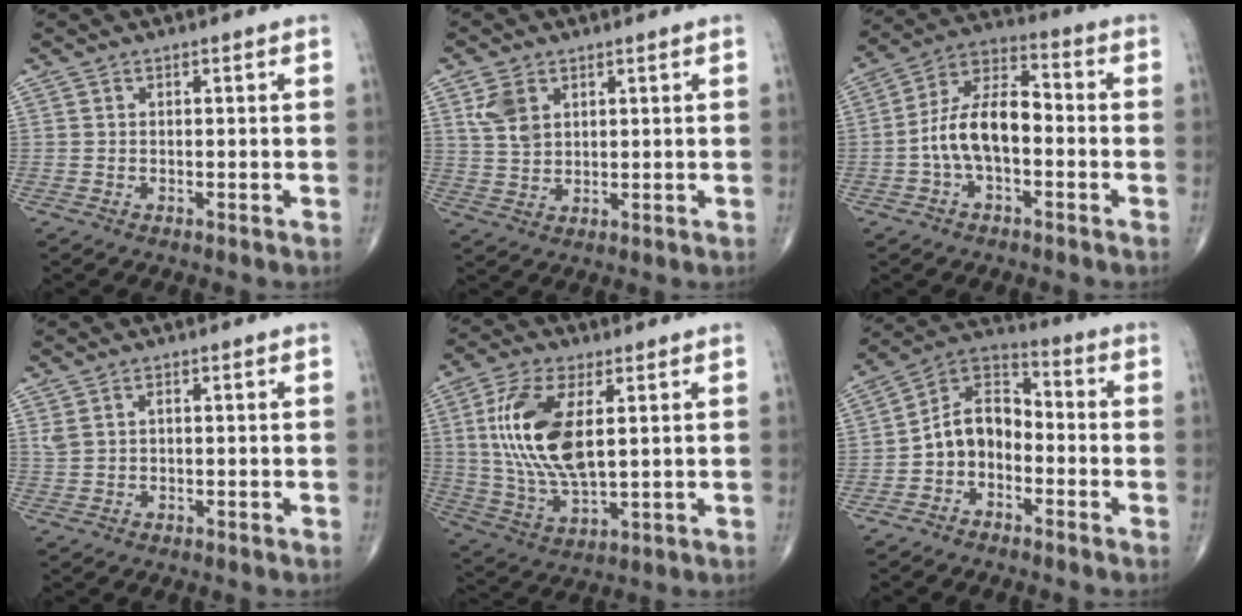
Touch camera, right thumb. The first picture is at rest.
{"total": 5.5, "force": [2.4, 3.6, 3.4], "torque": [-0.059, -0.005, 0.054]}
{"total": 11.8, "force": [-2.1, 6.2, 9.8], "torque": [-0.175, 0.044, -0.047]}
{"total": 2.2, "force": [0.6, 1.2, 1.6], "torque": [-0.041, 0.006, 0.018]}
{"total": 16.1, "force": [3.3, 7.2, 14.0], "torque": [-0.288, -0.012, 0.072]}
{"total": 9.6, "force": [-2.7, 6.9, 6.0], "torque": [-0.085, 0.051, -0.068]}